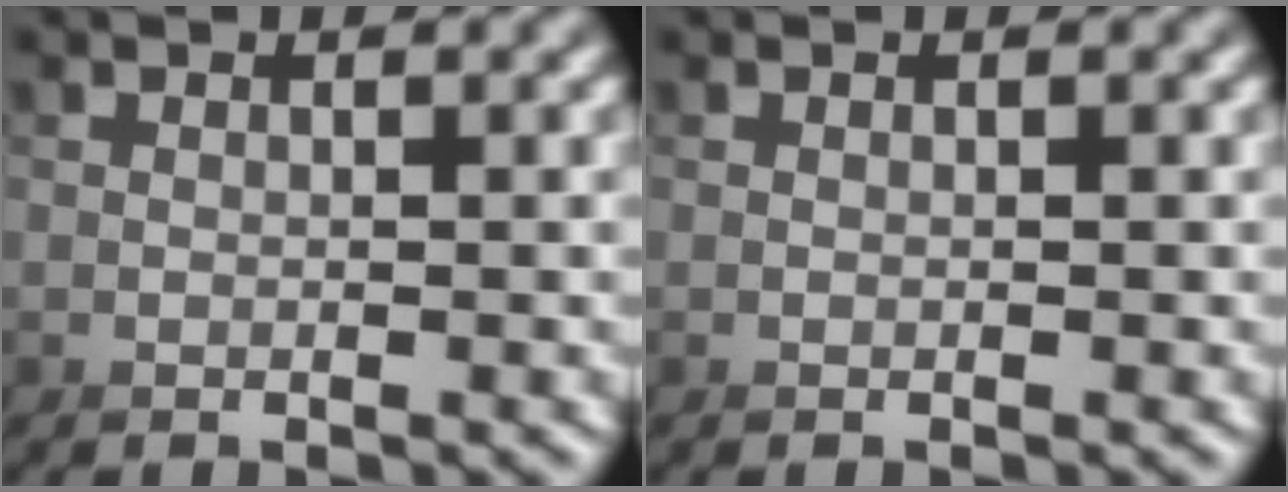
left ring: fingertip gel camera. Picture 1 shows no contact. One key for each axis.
{"total": 0.0}